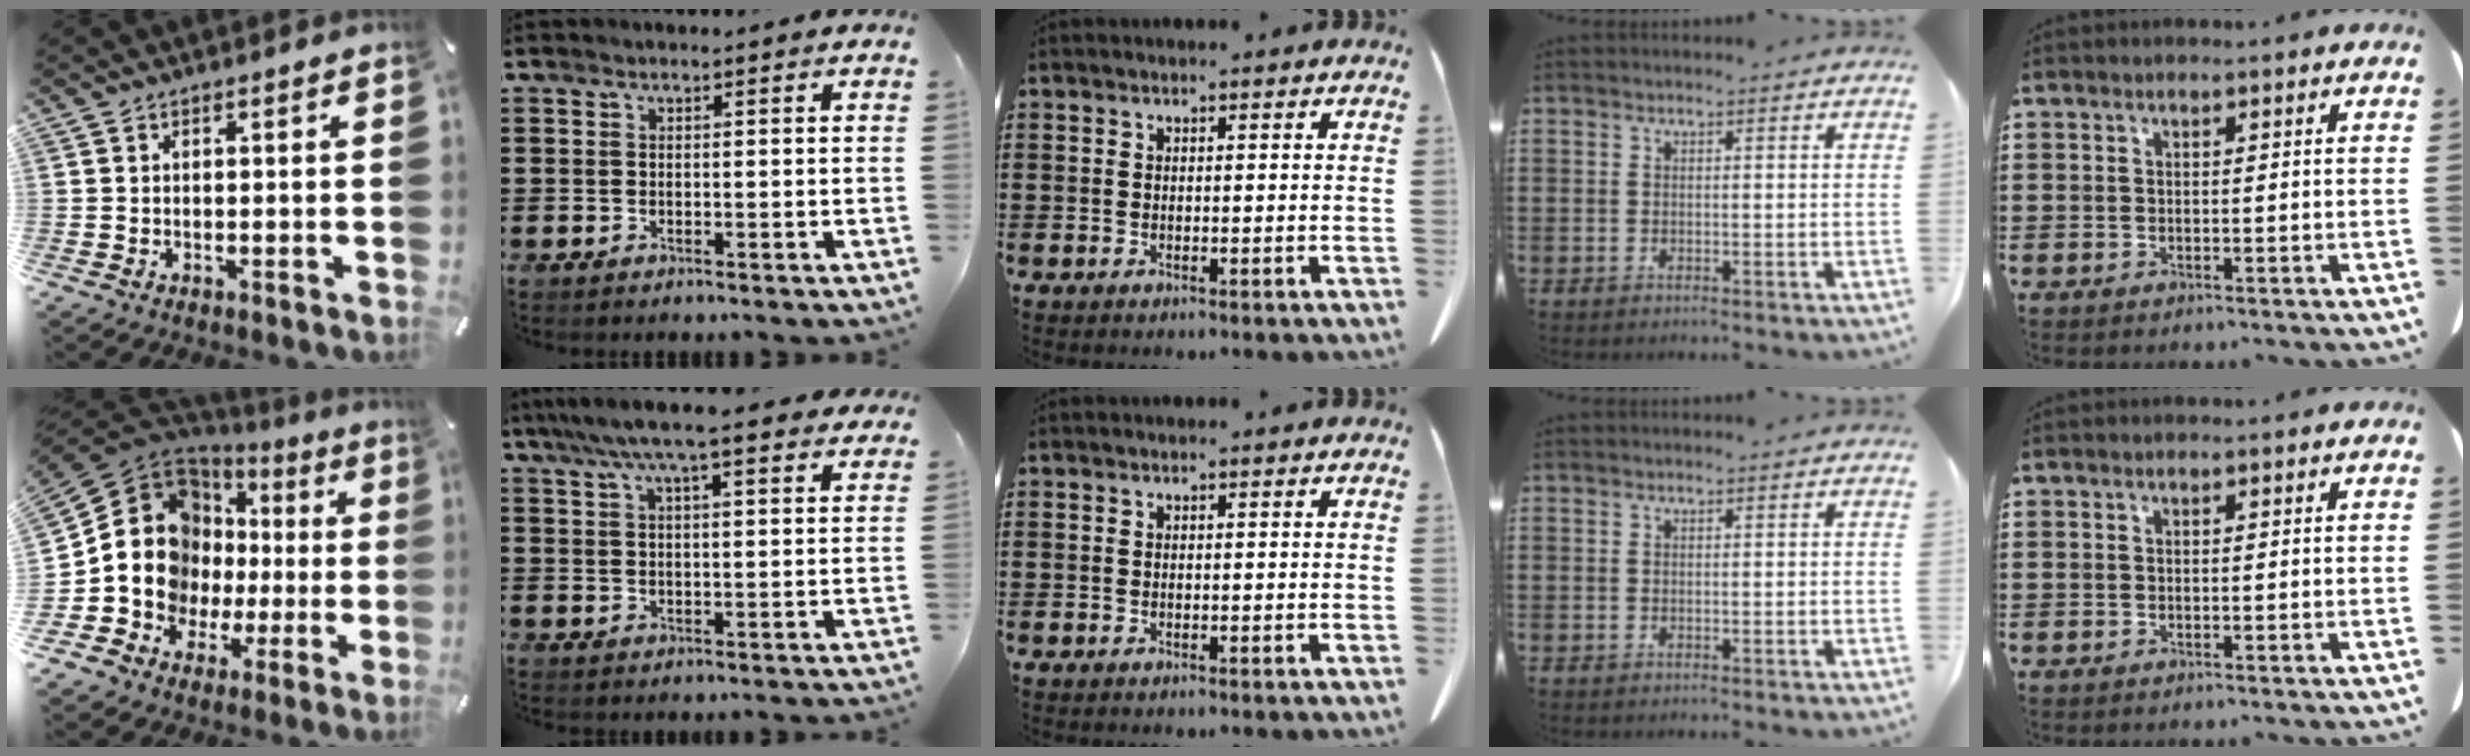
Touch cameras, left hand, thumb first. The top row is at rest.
{"thumb": {"total": 14.2, "force": [-0.7, 13.2, 5.1], "torque": [-0.122, -0.029, 0.000]}, "index": {"total": 7.9, "force": [6.4, 1.0, 4.6], "torque": [-0.105, -0.012, 0.113]}}